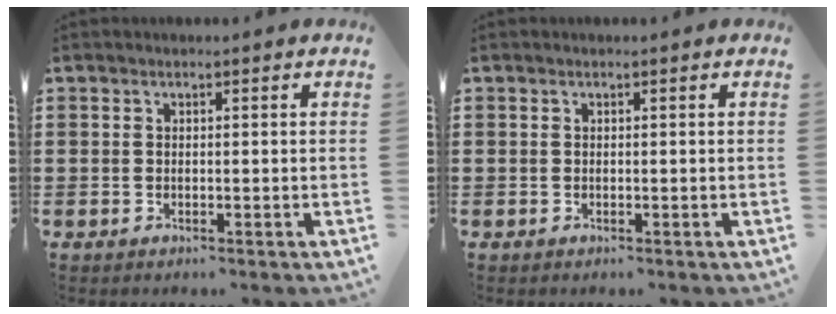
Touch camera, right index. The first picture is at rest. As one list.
[{"total": 0.0}]